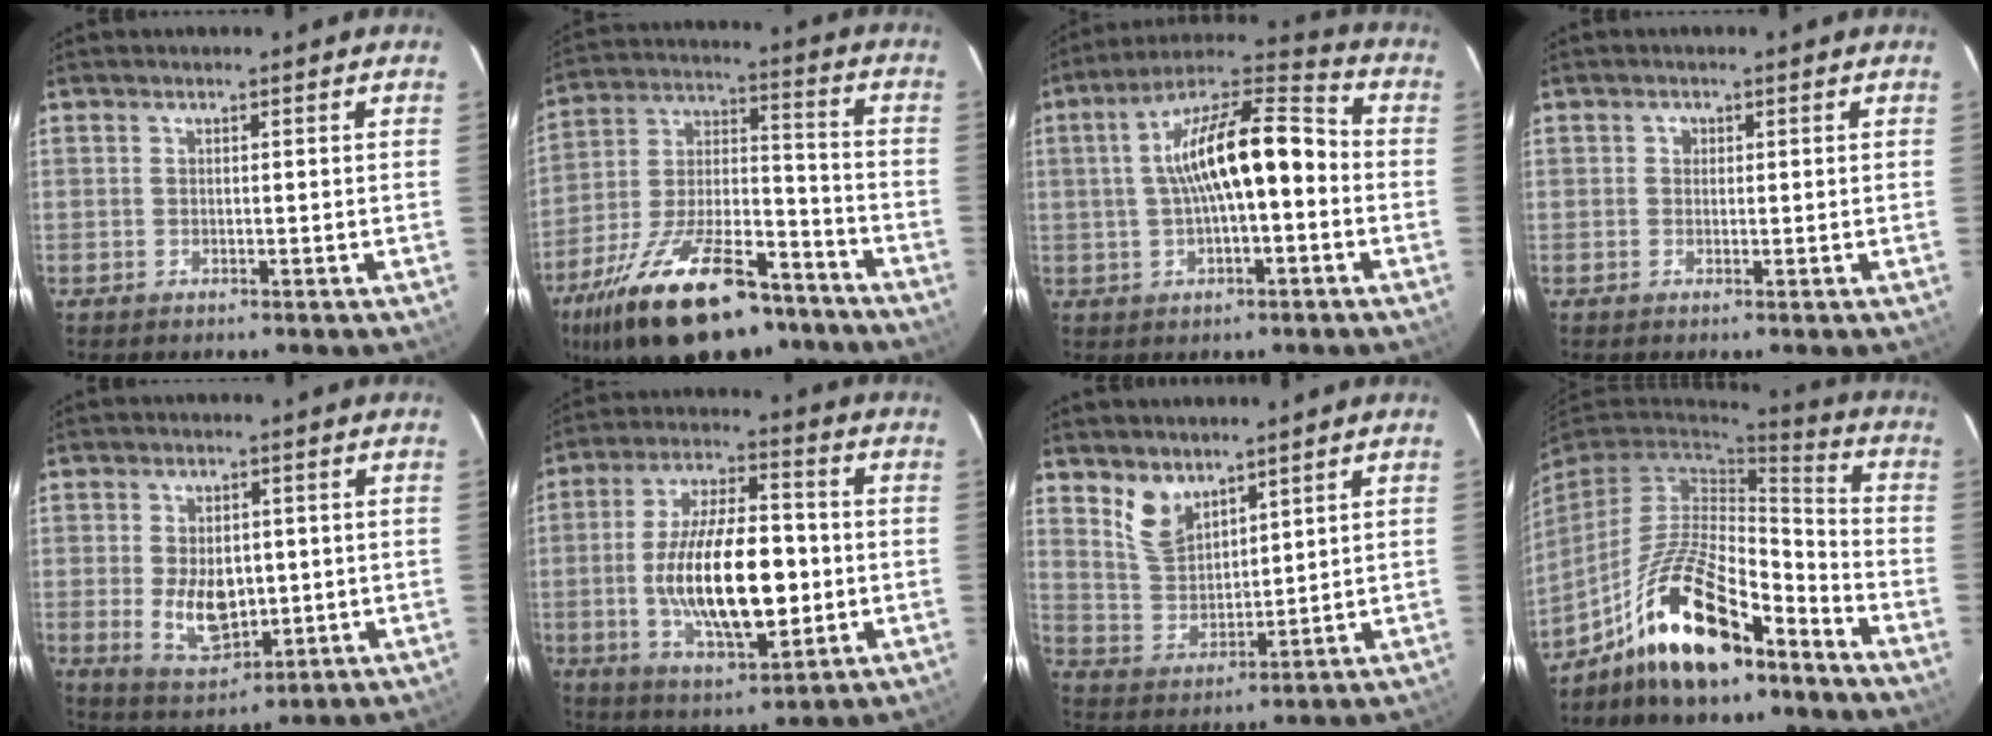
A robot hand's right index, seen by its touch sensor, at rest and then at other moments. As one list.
[{"total": 26.9, "force": [-18.3, 10.9, 16.4], "torque": [-0.306, -0.008, -0.283]}, {"total": 15.1, "force": [-0.7, 5.1, 14.2], "torque": [-0.239, 0.031, -0.013]}, {"total": 1.2, "force": [0.2, 1.2, 0.2], "torque": [0.001, 0.004, -0.001]}, {"total": 9.0, "force": [-0.7, 5.6, 7.0], "torque": [-0.136, -0.009, 0.002]}, {"total": 18.6, "force": [-2.3, 7.6, 16.9], "torque": [-0.312, 0.001, -0.030]}, {"total": 7.3, "force": [5.3, 3.9, 3.3], "torque": [-0.057, 0.001, 0.113]}, {"total": 18.2, "force": [-11.7, 6.9, 12.1], "torque": [-0.239, 0.009, -0.207]}]